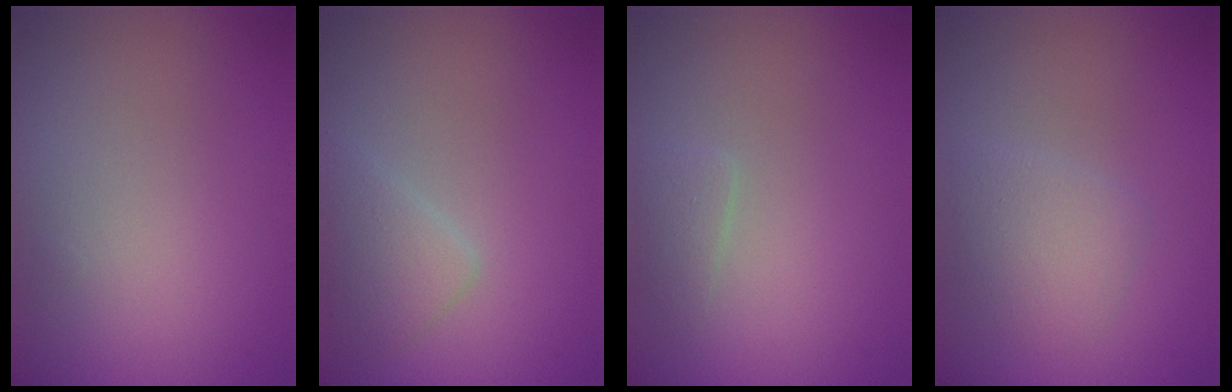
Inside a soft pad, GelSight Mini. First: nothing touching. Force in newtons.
{"total": 2.2, "press": 2.2, "slide": 0.1}
{"total": 1.0, "press": 1.0, "slide": 0.1}
{"total": 2.3, "press": 2.3, "slide": 0.1}